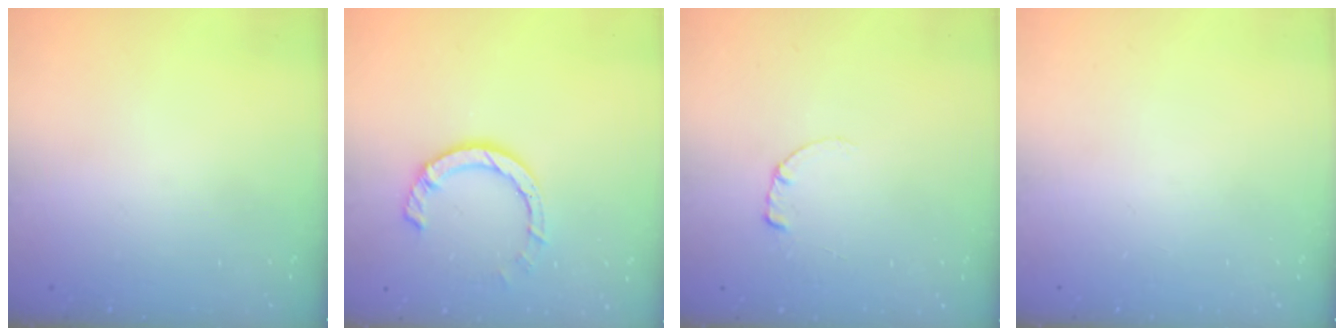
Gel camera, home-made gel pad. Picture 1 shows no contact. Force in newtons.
{"total": 7.1, "press": 7.0, "slide": 1.1}
{"total": 0.6, "press": 0.5, "slide": 0.2}
{"total": 0.0}